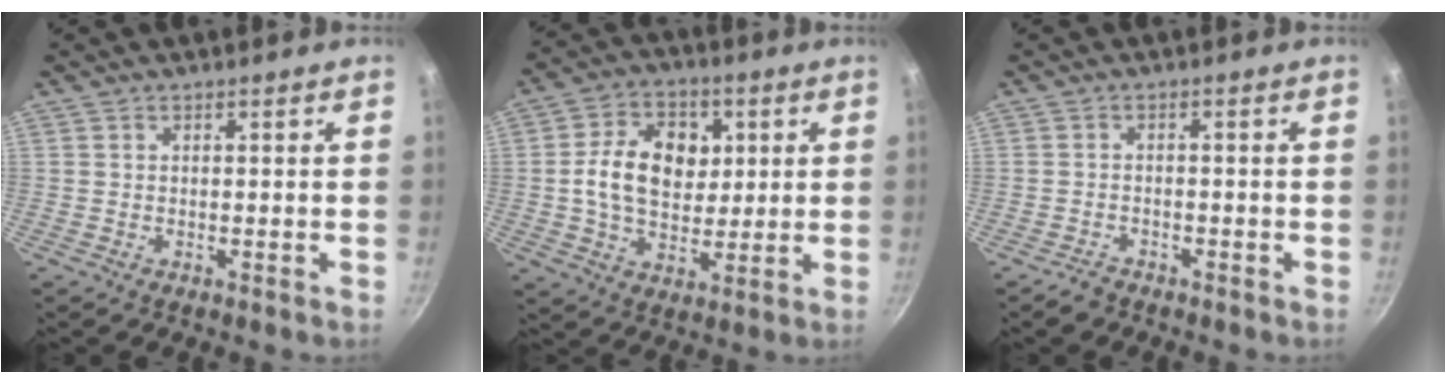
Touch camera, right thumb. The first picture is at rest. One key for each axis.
{"total": 13.4, "fx": 2.0, "fy": 9.8, "fz": 8.8, "tx": -0.120, "ty": 0.002, "tz": 0.027}
{"total": 2.1, "fx": -1.8, "fy": 1.0, "fz": 0.4, "tx": -0.004, "ty": 0.022, "tz": -0.027}